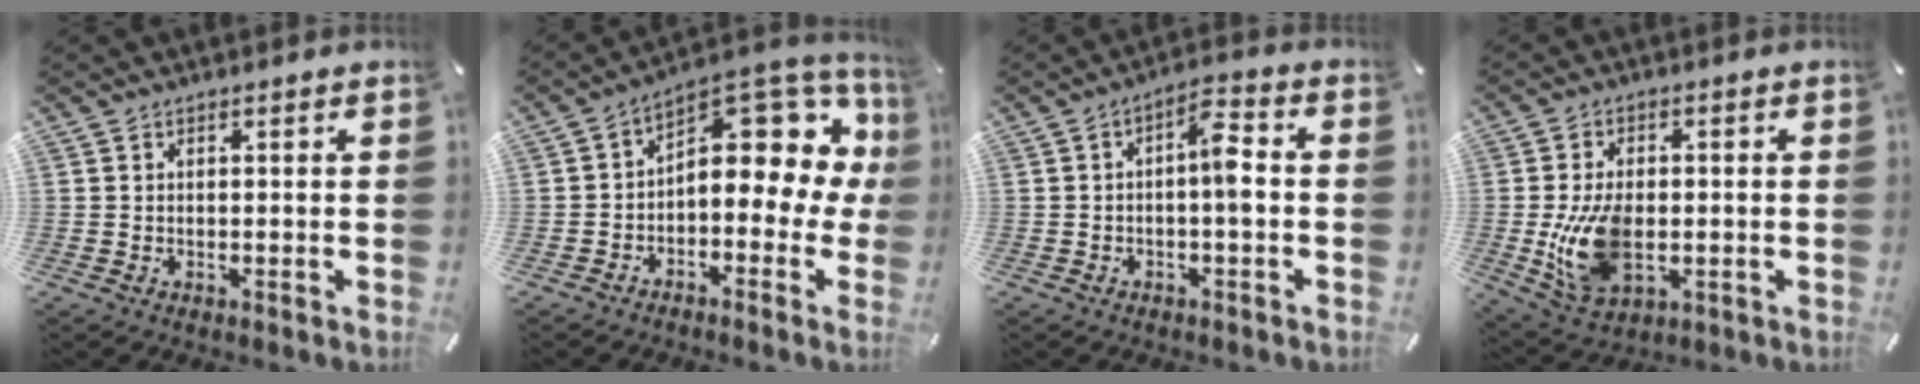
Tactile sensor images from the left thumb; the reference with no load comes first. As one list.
[{"total": 14.2, "force": [4.7, 8.0, 10.7], "torque": [-0.124, -0.049, 0.075]}, {"total": 7.5, "force": [-0.7, 2.7, 6.9], "torque": [-0.105, 0.014, -0.015]}, {"total": 12.5, "force": [-1.7, 7.9, 9.6], "torque": [-0.197, -0.010, -0.028]}]